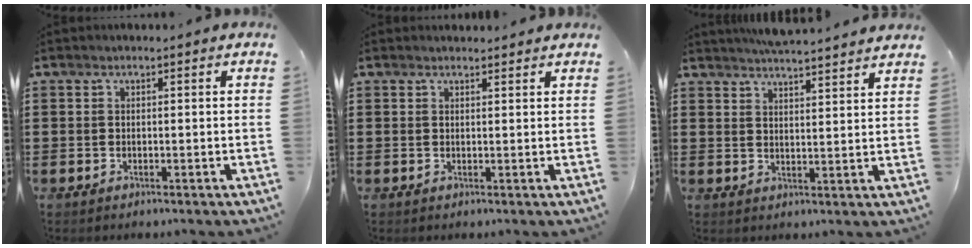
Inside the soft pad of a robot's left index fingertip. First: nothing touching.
{"total": 1.0, "force": [1.0, 0.1, 0.0], "torque": [-0.002, 0.000, 0.019]}
{"total": 4.7, "force": [4.6, -0.2, 0.9], "torque": [-0.032, -0.019, 0.083]}